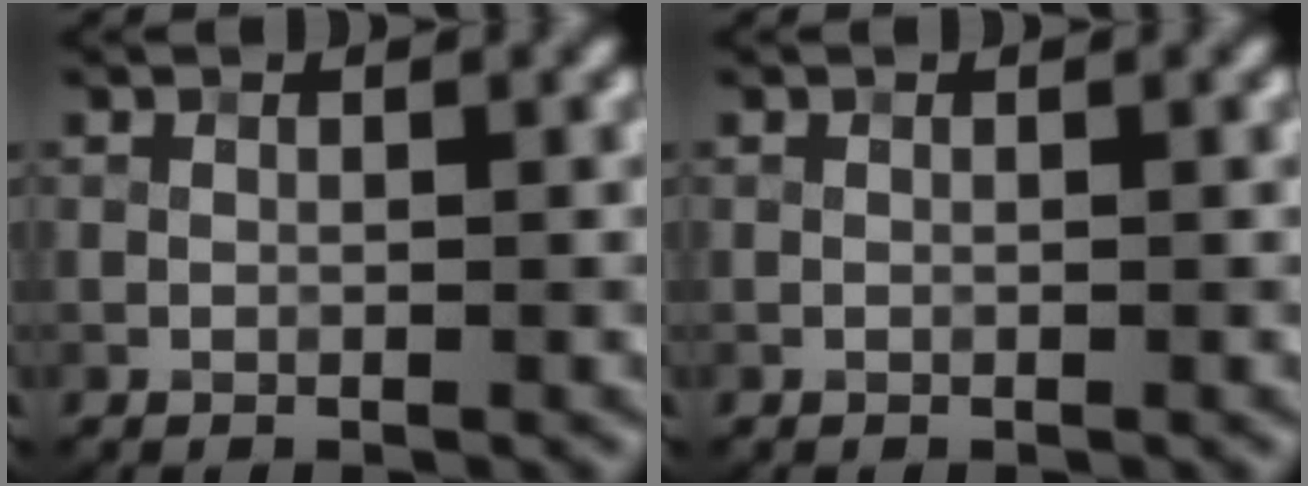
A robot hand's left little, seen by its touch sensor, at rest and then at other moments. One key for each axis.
{"total": 0.0}